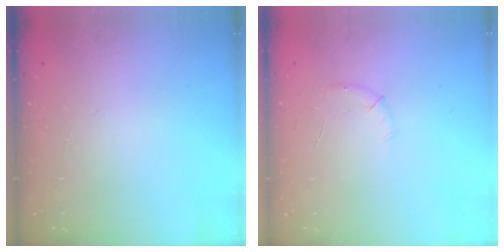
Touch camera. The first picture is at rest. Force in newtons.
{"total": 5.5, "press": 5.3, "slide": 1.5}